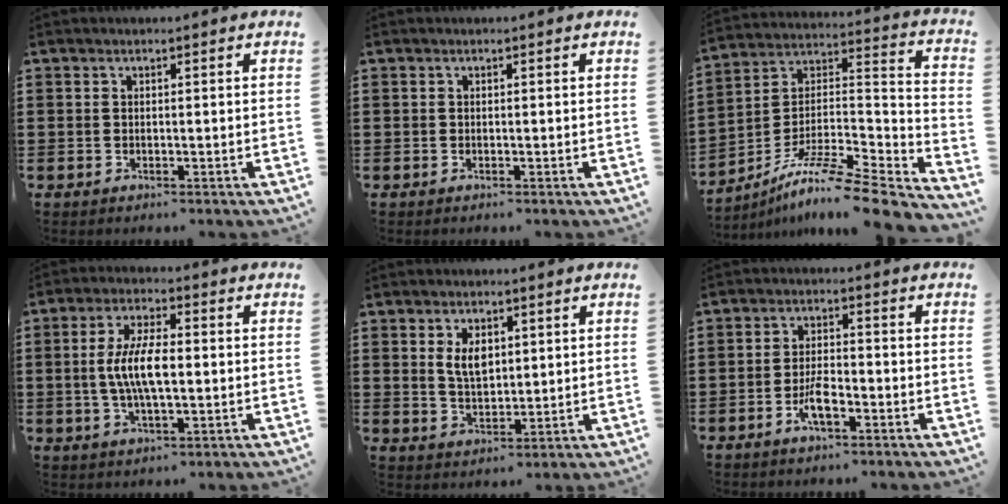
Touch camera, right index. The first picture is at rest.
{"total": 0.0}
{"total": 10.7, "force": [-8.6, 0.8, 6.2], "torque": [-0.105, 0.003, -0.169]}
{"total": 7.8, "force": [-0.3, 2.7, 7.3], "torque": [-0.159, -0.004, -0.014]}
{"total": 4.5, "force": [1.6, 2.6, 3.4], "torque": [-0.066, 0.006, 0.025]}
{"total": 4.3, "force": [-2.3, 1.5, 3.3], "torque": [-0.074, 0.001, -0.048]}